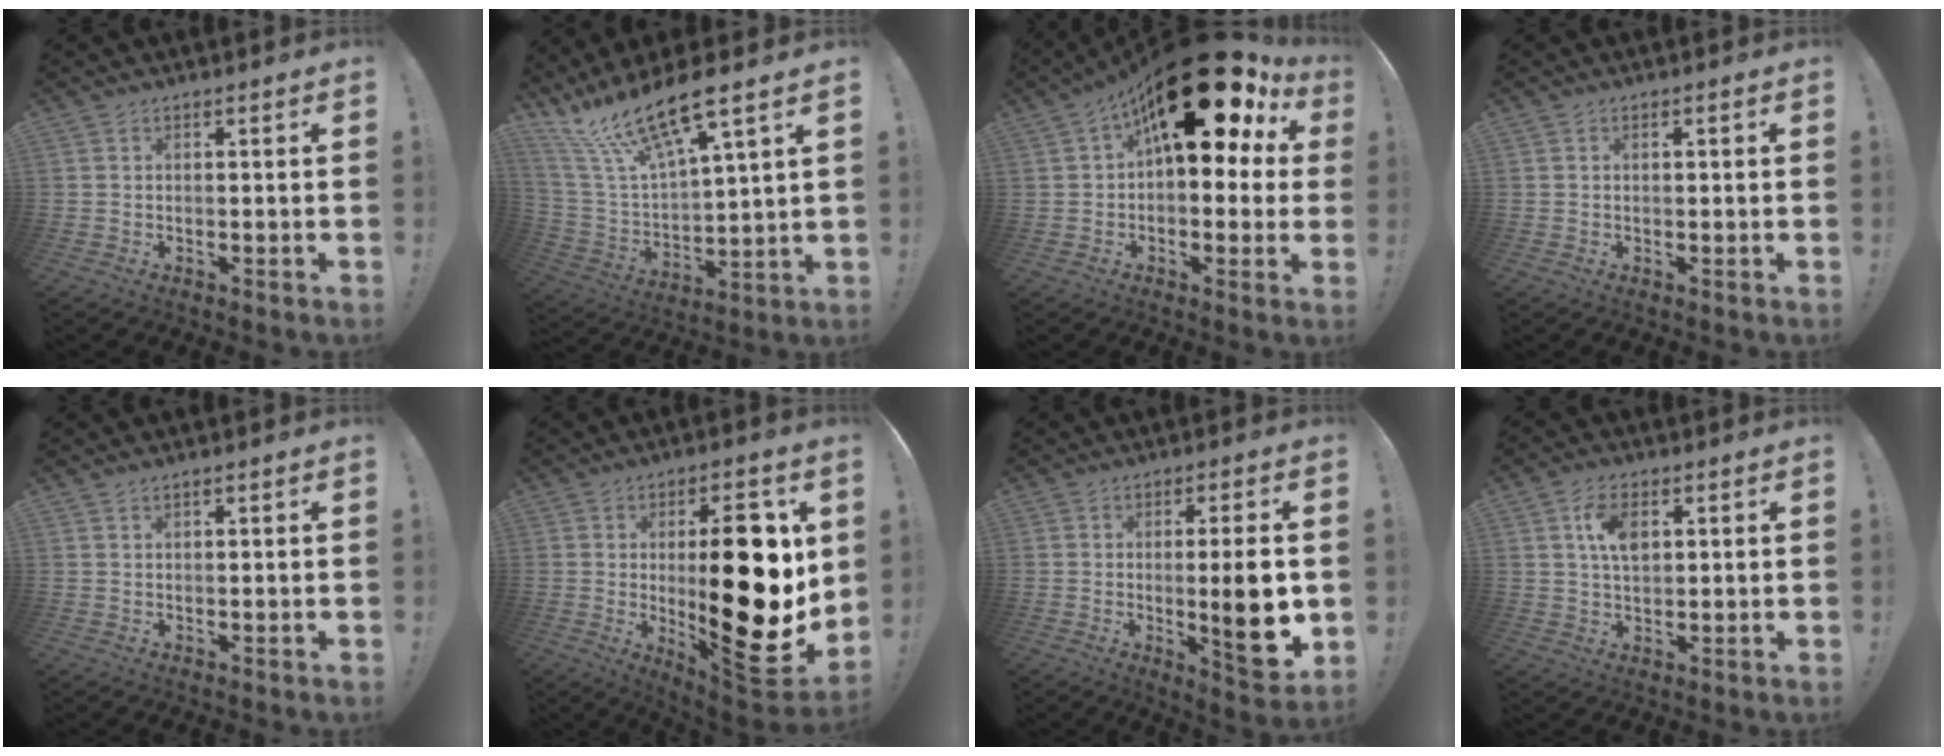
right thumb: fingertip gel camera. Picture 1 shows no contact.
{"total": 17.6, "force": [13.3, 4.3, 10.7], "torque": [-0.207, -0.094, 0.232]}
{"total": 23.8, "force": [10.6, 10.6, 18.5], "torque": [-0.275, -0.062, 0.185]}
{"total": 0.6, "force": [0.0, 0.2, 0.6], "torque": [-0.011, 0.001, 0.001]}
{"total": 0.9, "force": [0.8, 0.1, 0.4], "torque": [-0.008, 0.000, 0.015]}
{"total": 26.8, "force": [1.5, 9.4, 25.1], "torque": [-0.366, -0.031, 0.029]}
{"total": 13.0, "force": [-0.9, 2.4, 12.8], "torque": [-0.173, -0.010, -0.013]}
{"total": 8.1, "force": [2.5, 4.7, 6.1], "torque": [-0.096, 0.002, 0.044]}